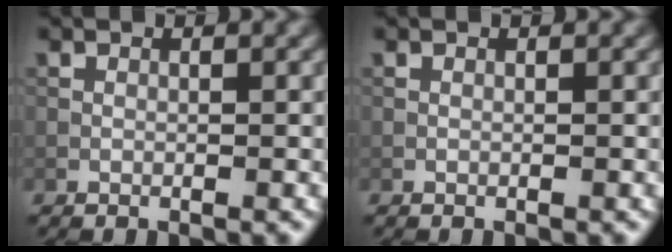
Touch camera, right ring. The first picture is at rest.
{"total": 0.0}